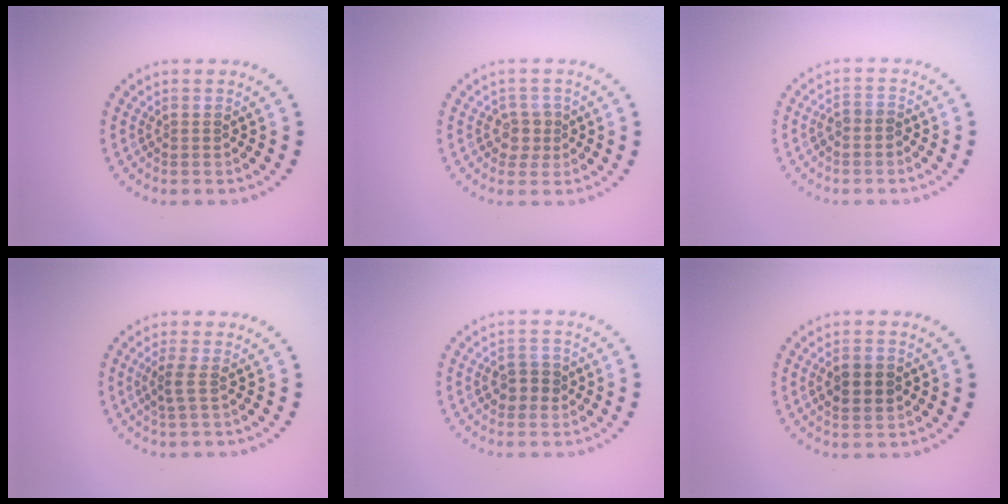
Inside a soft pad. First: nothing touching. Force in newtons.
{"total": 2.0, "press": 1.6, "slide": 1.1}
{"total": 1.5, "press": 1.3, "slide": 0.8}
{"total": 1.6, "press": 1.1, "slide": 1.2}
{"total": 2.1, "press": 2.0, "slide": 0.4}
{"total": 2.7, "press": 2.7, "slide": 0.2}